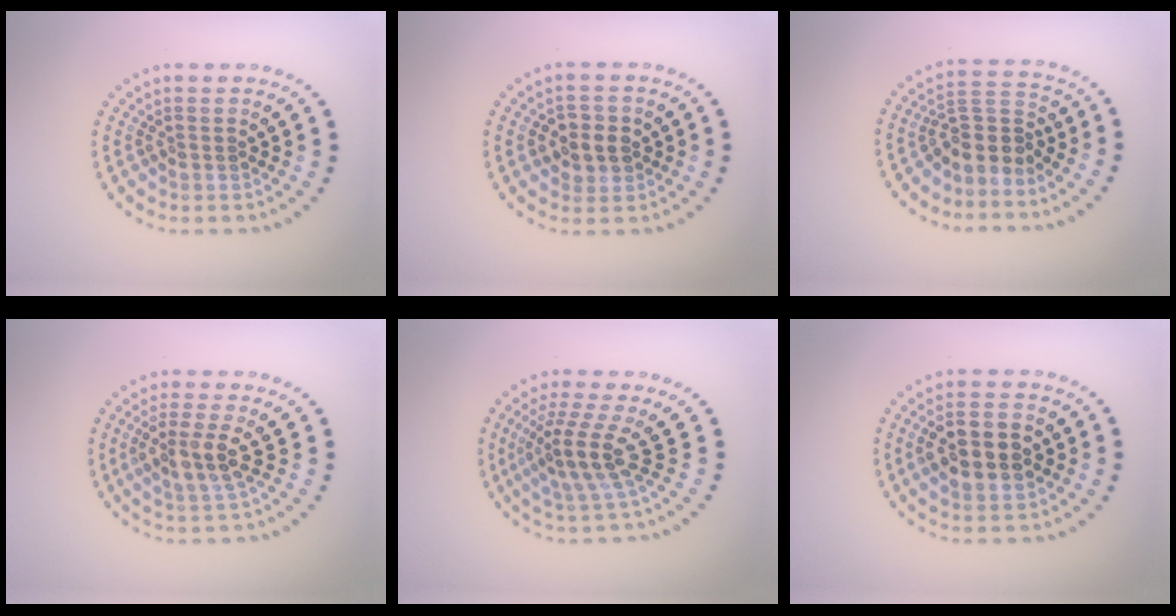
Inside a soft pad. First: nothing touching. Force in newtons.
{"total": 2.8, "press": 2.7, "slide": 0.6}
{"total": 3.2, "press": 2.4, "slide": 2.1}
{"total": 3.2, "press": 2.9, "slide": 1.5}
{"total": 4.0, "press": 2.8, "slide": 2.7}
{"total": 5.6, "press": 5.6, "slide": 0.4}